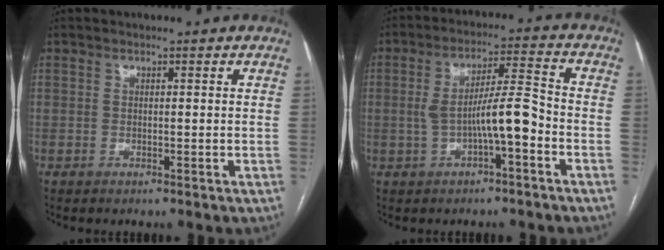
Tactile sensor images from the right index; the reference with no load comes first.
{"total": 8.1, "force": [-2.1, 1.1, 7.7], "torque": [-0.139, 0.024, -0.034]}